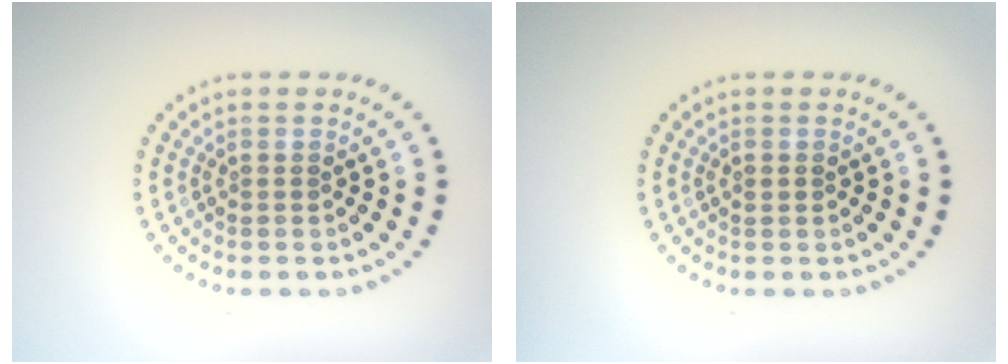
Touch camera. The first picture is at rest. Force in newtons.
{"total": 0.8, "press": 0.8, "slide": 0.1}